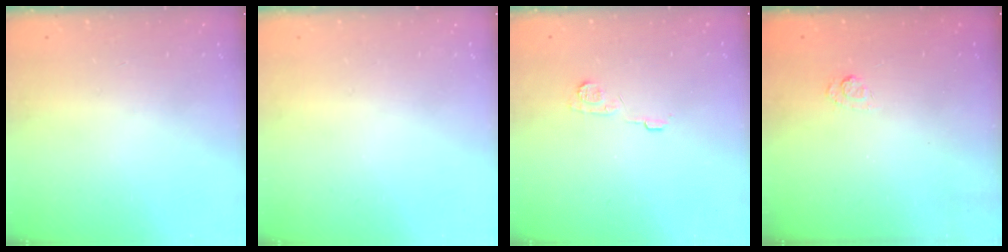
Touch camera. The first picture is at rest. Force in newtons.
{"total": 0.0}
{"total": 5.8, "press": 5.8, "slide": 0.6}
{"total": 2.7, "press": 2.3, "slide": 1.5}